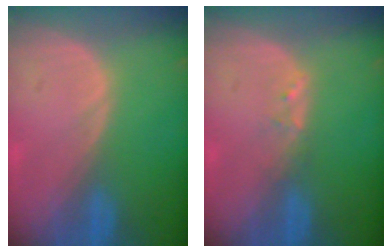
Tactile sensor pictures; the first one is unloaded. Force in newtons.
{"total": 1.2, "press": 1.1, "slide": 0.2}